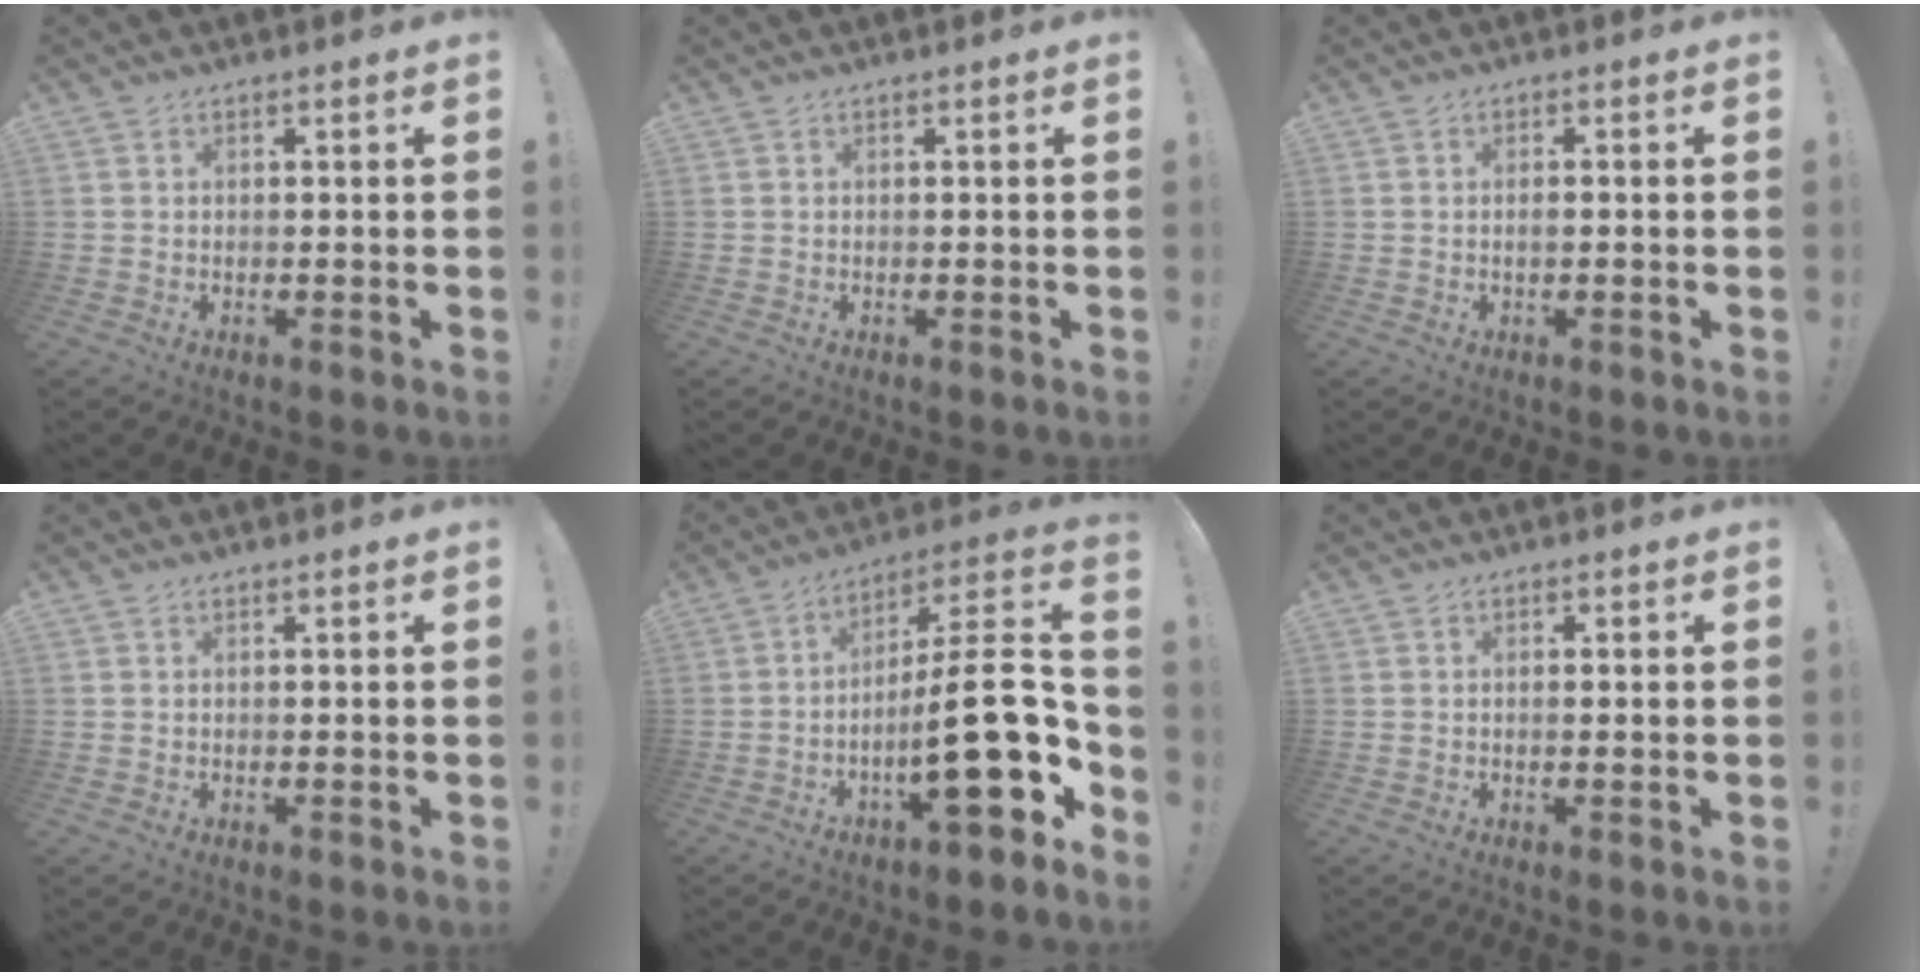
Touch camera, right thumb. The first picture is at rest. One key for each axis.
{"total": 0.0}
{"total": 1.6, "fx": -0.8, "fy": 0.2, "fz": 1.3, "tx": -0.020, "ty": 0.000, "tz": -0.016}
{"total": 0.0}
{"total": 23.1, "fx": -5.7, "fy": 5.5, "fz": 21.7, "tx": -0.343, "ty": 0.014, "tz": -0.091}
{"total": 1.2, "fx": -0.3, "fy": 0.0, "fz": 1.1, "tx": -0.015, "ty": -0.002, "tz": -0.008}